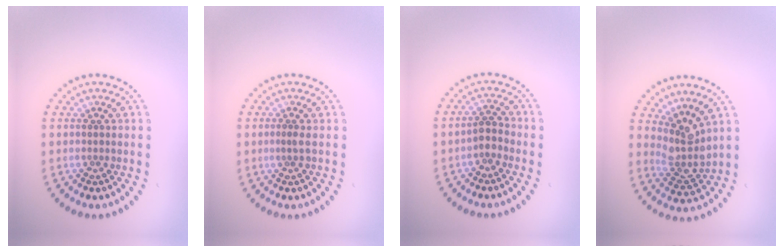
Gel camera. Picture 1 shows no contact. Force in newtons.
{"total": 0.6, "press": 0.3, "slide": 0.5}
{"total": 1.6, "press": 1.3, "slide": 0.9}
{"total": 3.4, "press": 2.4, "slide": 2.3}